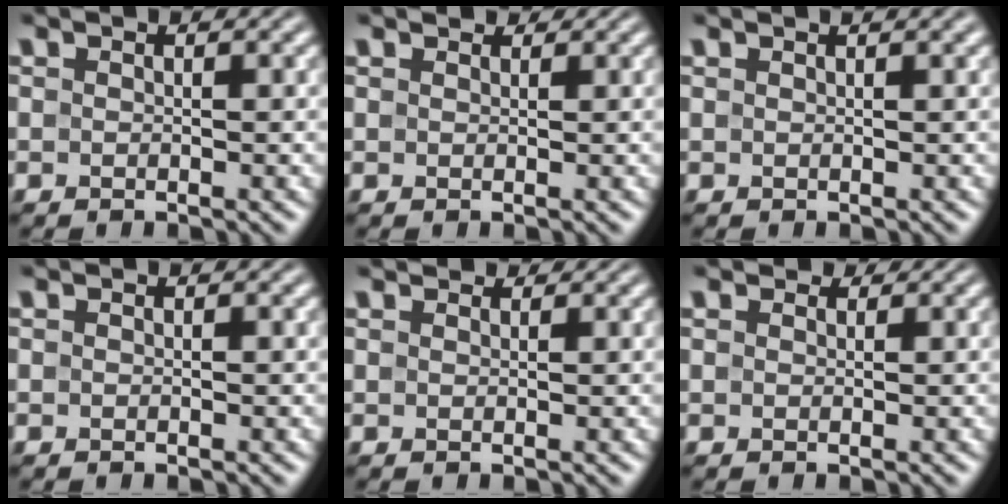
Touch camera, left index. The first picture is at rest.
{"total": 1.5, "force": [1.3, 0.6, 0.4], "torque": [-0.013, -0.001, 0.014]}
{"total": 1.6, "force": [1.2, 0.5, 1.0], "torque": [-0.011, 0.002, 0.011]}
{"total": 0.0}
{"total": 2.5, "force": [2.1, 0.8, 0.8], "torque": [-0.019, -0.006, 0.028]}
{"total": 1.5, "force": [1.2, 0.7, 0.4], "torque": [-0.008, -0.007, 0.011]}